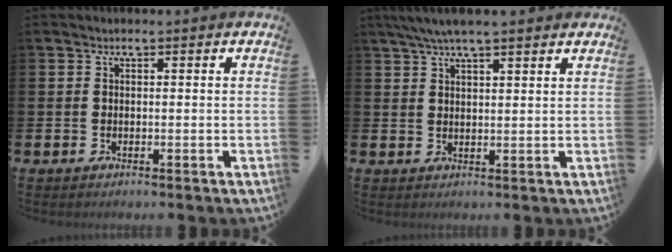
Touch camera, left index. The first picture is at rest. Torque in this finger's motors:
{"motor_torque": [0.83, -0.96, 1.05, 0.21]}